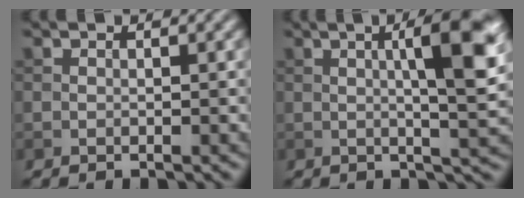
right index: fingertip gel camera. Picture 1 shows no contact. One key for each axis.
{"total": 8.1, "fx": 1.6, "fy": 1.7, "fz": 7.8, "tx": -0.096, "ty": 0.012, "tz": 0.023}